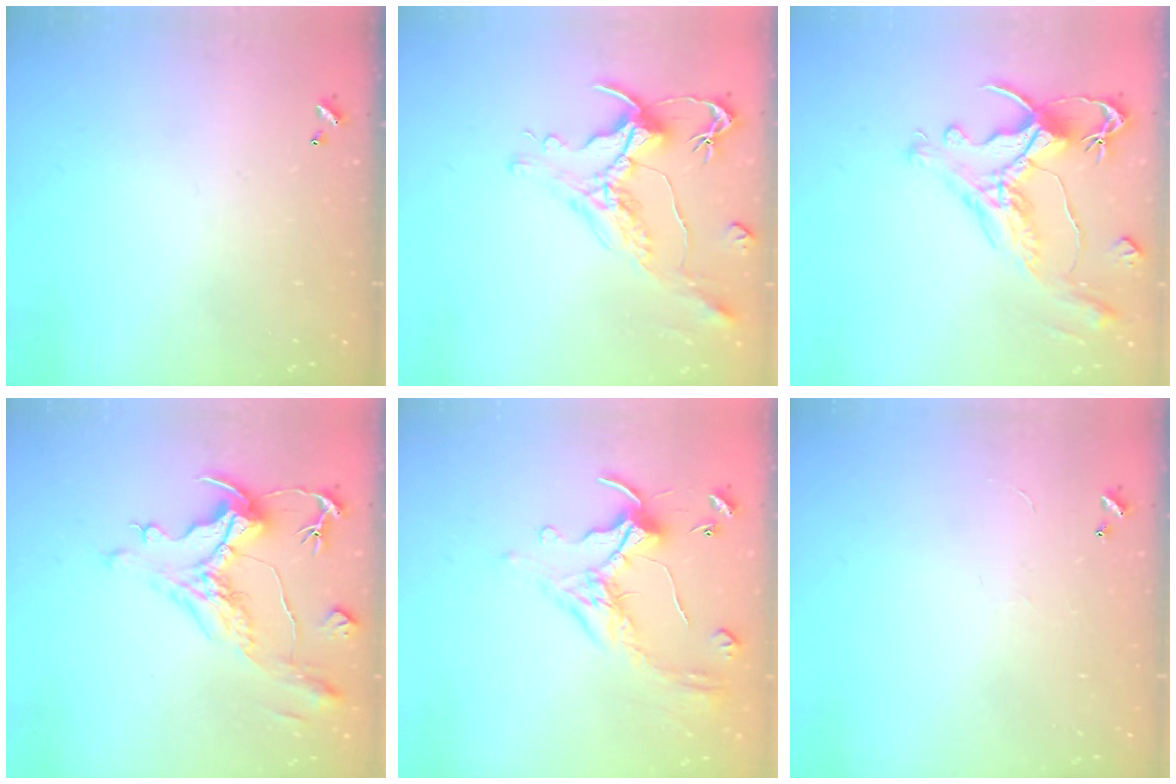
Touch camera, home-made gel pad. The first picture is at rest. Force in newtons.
{"total": 1.8, "press": 1.3, "slide": 1.2}
{"total": 1.2, "press": 0.3, "slide": 1.2}
{"total": 2.0, "press": 0.9, "slide": 1.8}
{"total": 1.4, "press": 1.2, "slide": 0.7}
{"total": 2.3, "press": 2.3, "slide": 0.4}